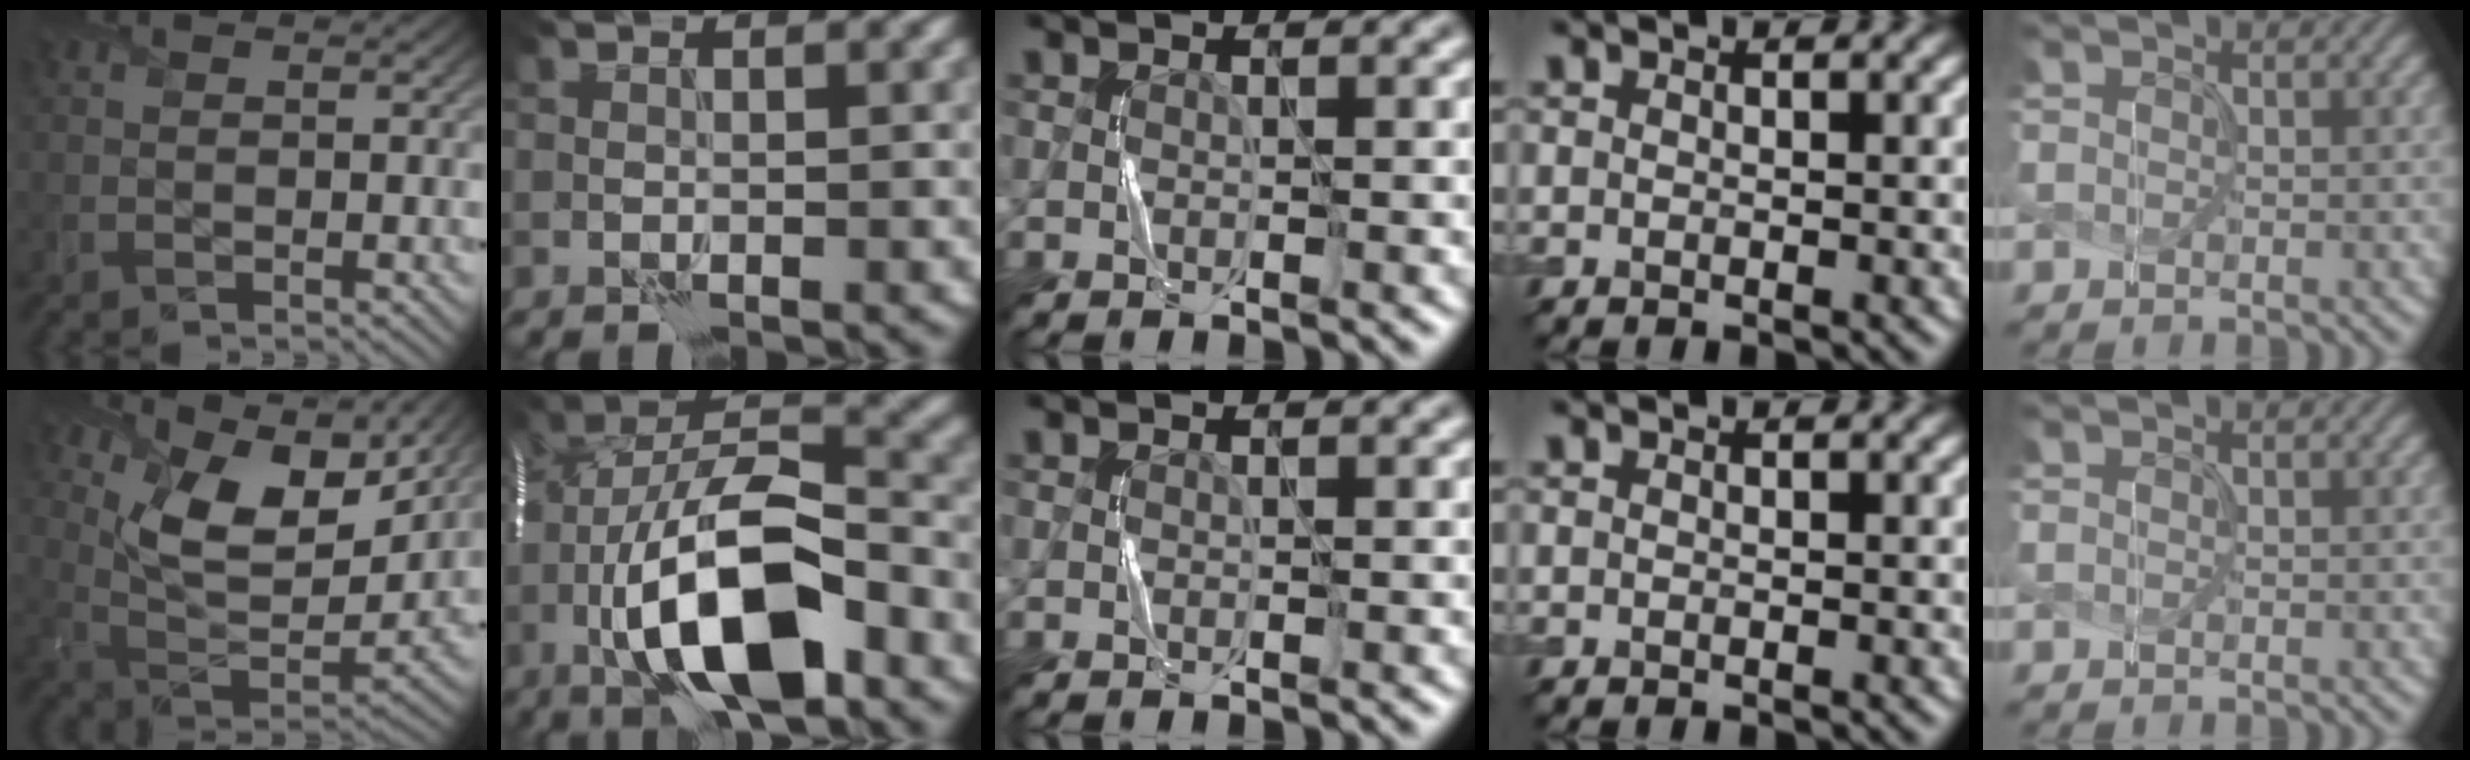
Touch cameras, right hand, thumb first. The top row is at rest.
{"thumb": {"total": 14.5, "force": [8.6, 6.8, 9.4], "torque": [-0.206, 0.013, 0.151]}, "index": {"total": 13.7, "force": [-5.2, 4.9, 11.7], "torque": [-0.209, 0.016, -0.092]}}